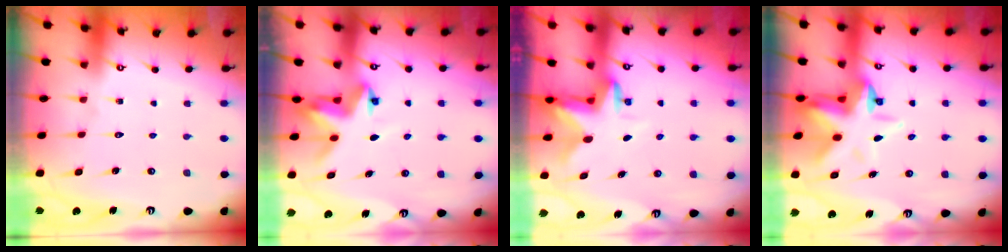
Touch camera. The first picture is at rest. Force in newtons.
{"total": 4.0, "press": 3.9, "slide": 0.5}
{"total": 2.7, "press": 2.6, "slide": 0.5}
{"total": 7.9, "press": 7.7, "slide": 1.7}